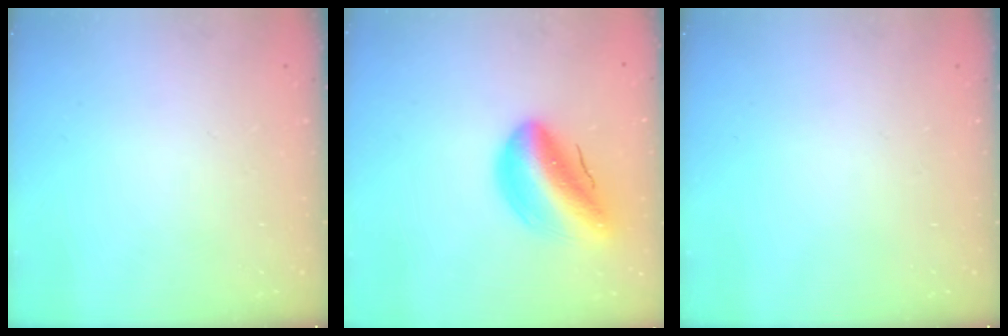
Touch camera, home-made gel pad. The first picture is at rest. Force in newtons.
{"total": 16.4, "press": 15.7, "slide": 4.6}
{"total": 0.0}